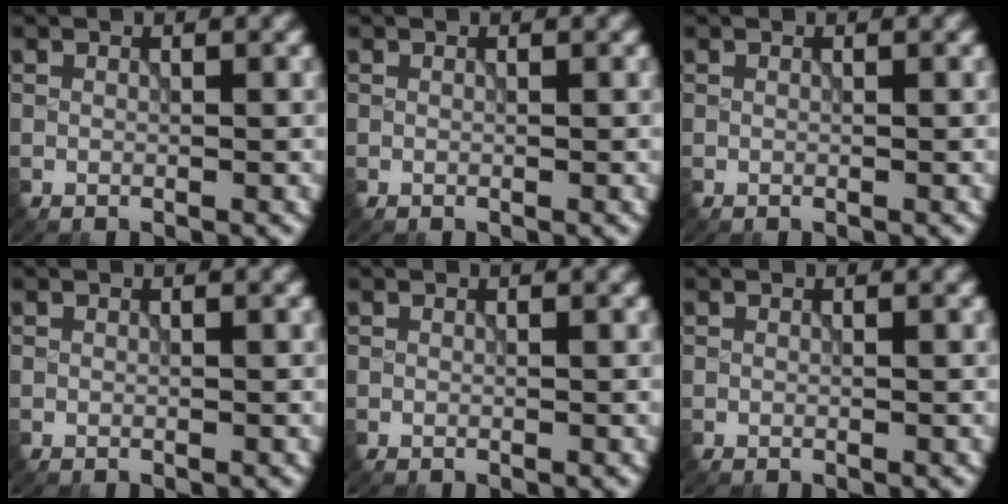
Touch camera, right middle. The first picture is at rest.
{"total": 0.0}
{"total": 0.0}
{"total": 0.0}
{"total": 0.0}
{"total": 0.0}